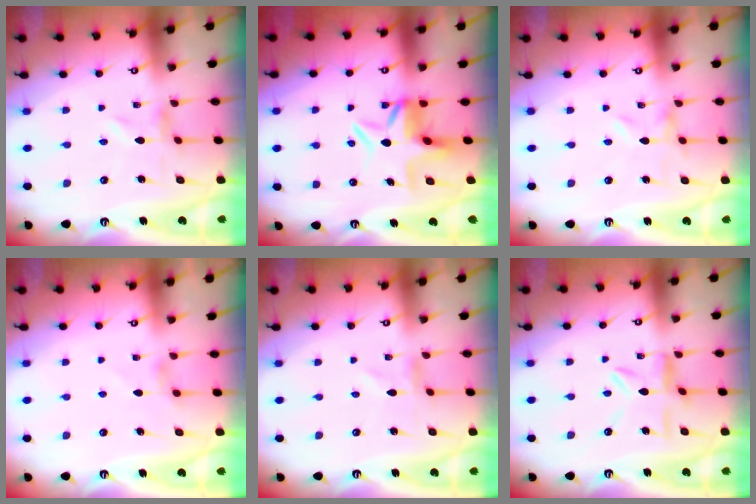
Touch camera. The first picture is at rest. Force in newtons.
{"total": 6.6, "press": 6.0, "slide": 2.7}
{"total": 0.0}
{"total": 1.9, "press": 1.9, "slide": 0.4}
{"total": 0.8, "press": 0.8, "slide": 0.1}
{"total": 8.0, "press": 8.0, "slide": 0.7}